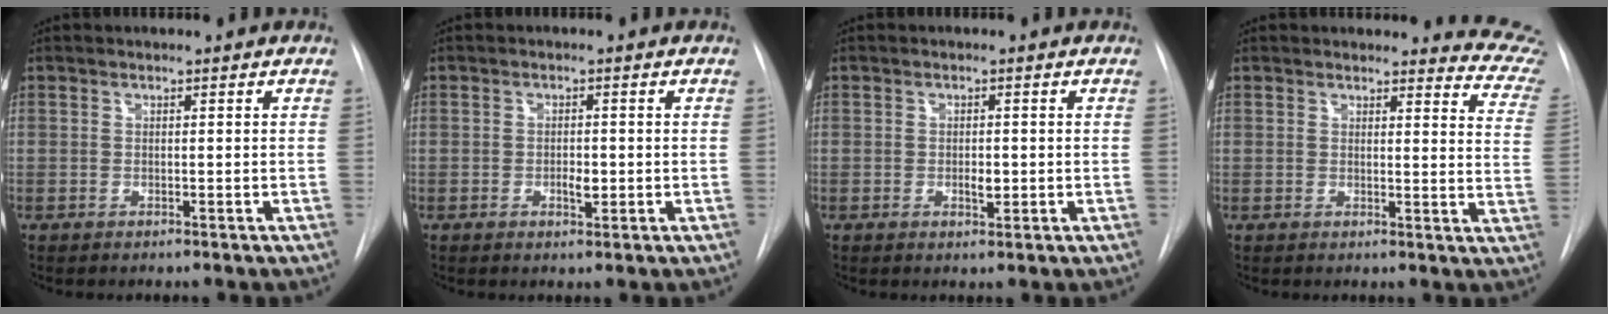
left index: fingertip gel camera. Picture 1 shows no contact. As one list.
[{"total": 2.0, "force": [-0.4, 1.0, 1.7], "torque": [-0.029, 0.001, -0.005]}, {"total": 1.8, "force": [-0.3, 0.9, 1.6], "torque": [-0.025, -0.001, -0.002]}, {"total": 9.9, "force": [9.9, 0.6, -0.1], "torque": [0.033, -0.106, 0.068]}]